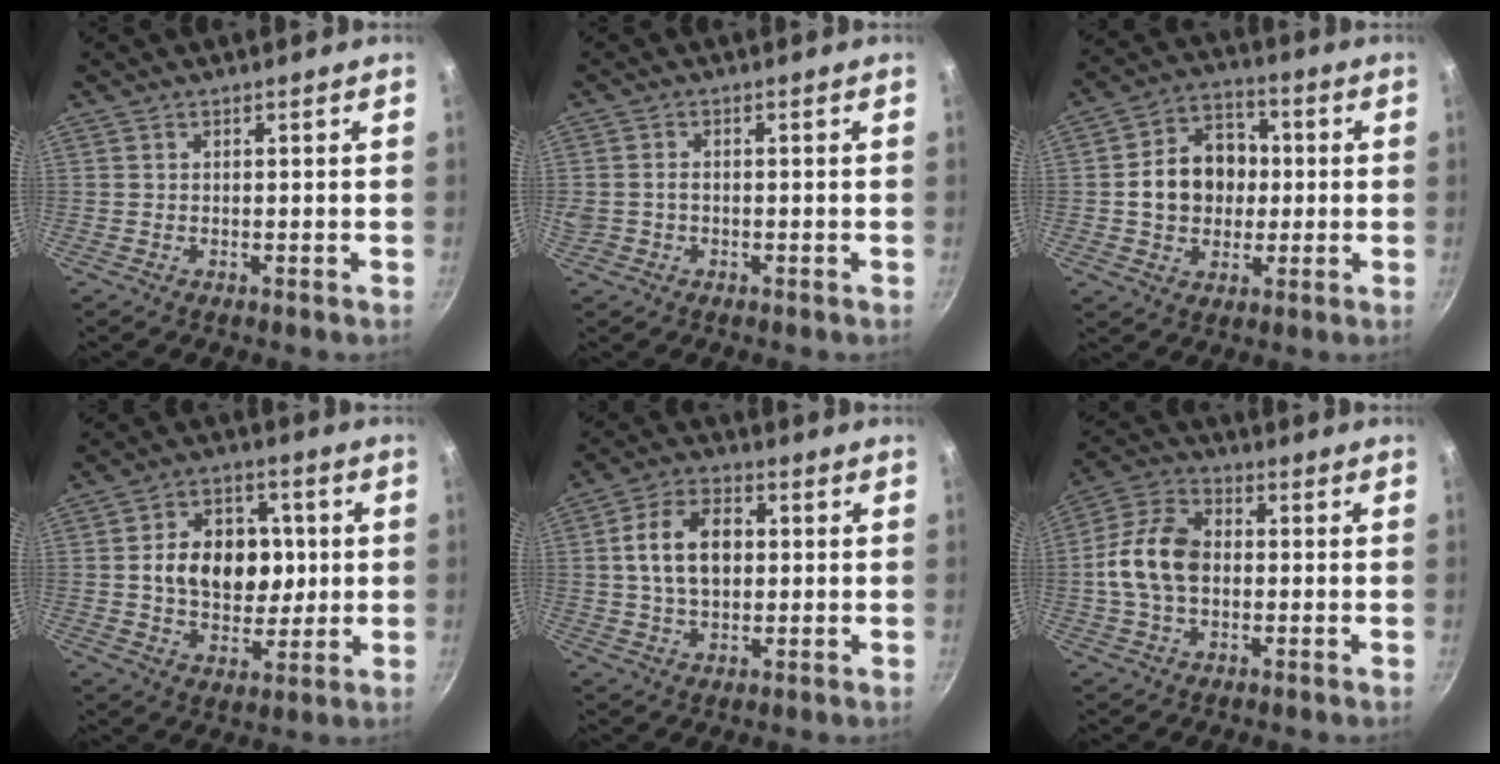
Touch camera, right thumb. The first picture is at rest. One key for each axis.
{"total": 0.7, "fx": 0.0, "fy": 0.6, "fz": 0.4, "tx": -0.006, "ty": 0.003, "tz": 0.000}
{"total": 12.8, "fx": 0.2, "fy": 10.4, "fz": 7.5, "tx": -0.089, "ty": 0.022, "tz": -0.003}
{"total": 14.9, "fx": 1.4, "fy": 11.2, "fz": 9.8, "tx": -0.105, "ty": 0.010, "tz": 0.021}
{"total": 11.3, "fx": 1.3, "fy": 7.5, "fz": 8.3, "tx": -0.125, "ty": 0.017, "tz": 0.014}
{"total": 12.0, "fx": -0.4, "fy": 8.3, "fz": 8.7, "tx": -0.148, "ty": 0.030, "tz": -0.021}